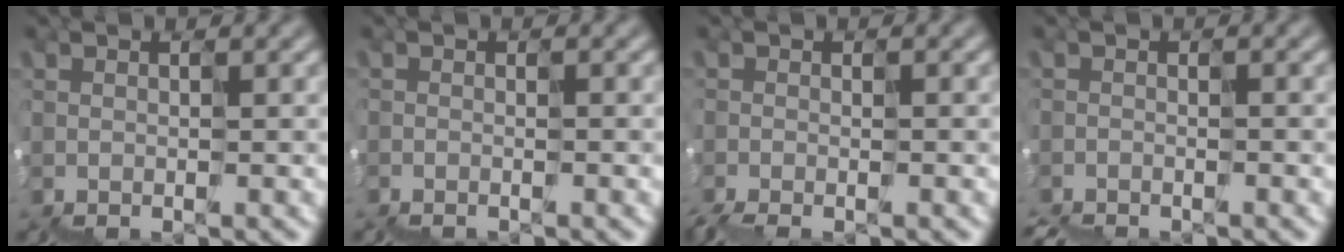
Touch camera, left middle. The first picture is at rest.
{"total": 1.0, "force": [-0.8, -0.1, -0.5], "torque": [0.012, -0.009, -0.010]}
{"total": 1.6, "force": [-1.5, 0.2, 0.5], "torque": [-0.011, -0.015, -0.021]}
{"total": 2.8, "force": [-2.8, 0.3, 0.3], "torque": [-0.008, -0.011, -0.027]}